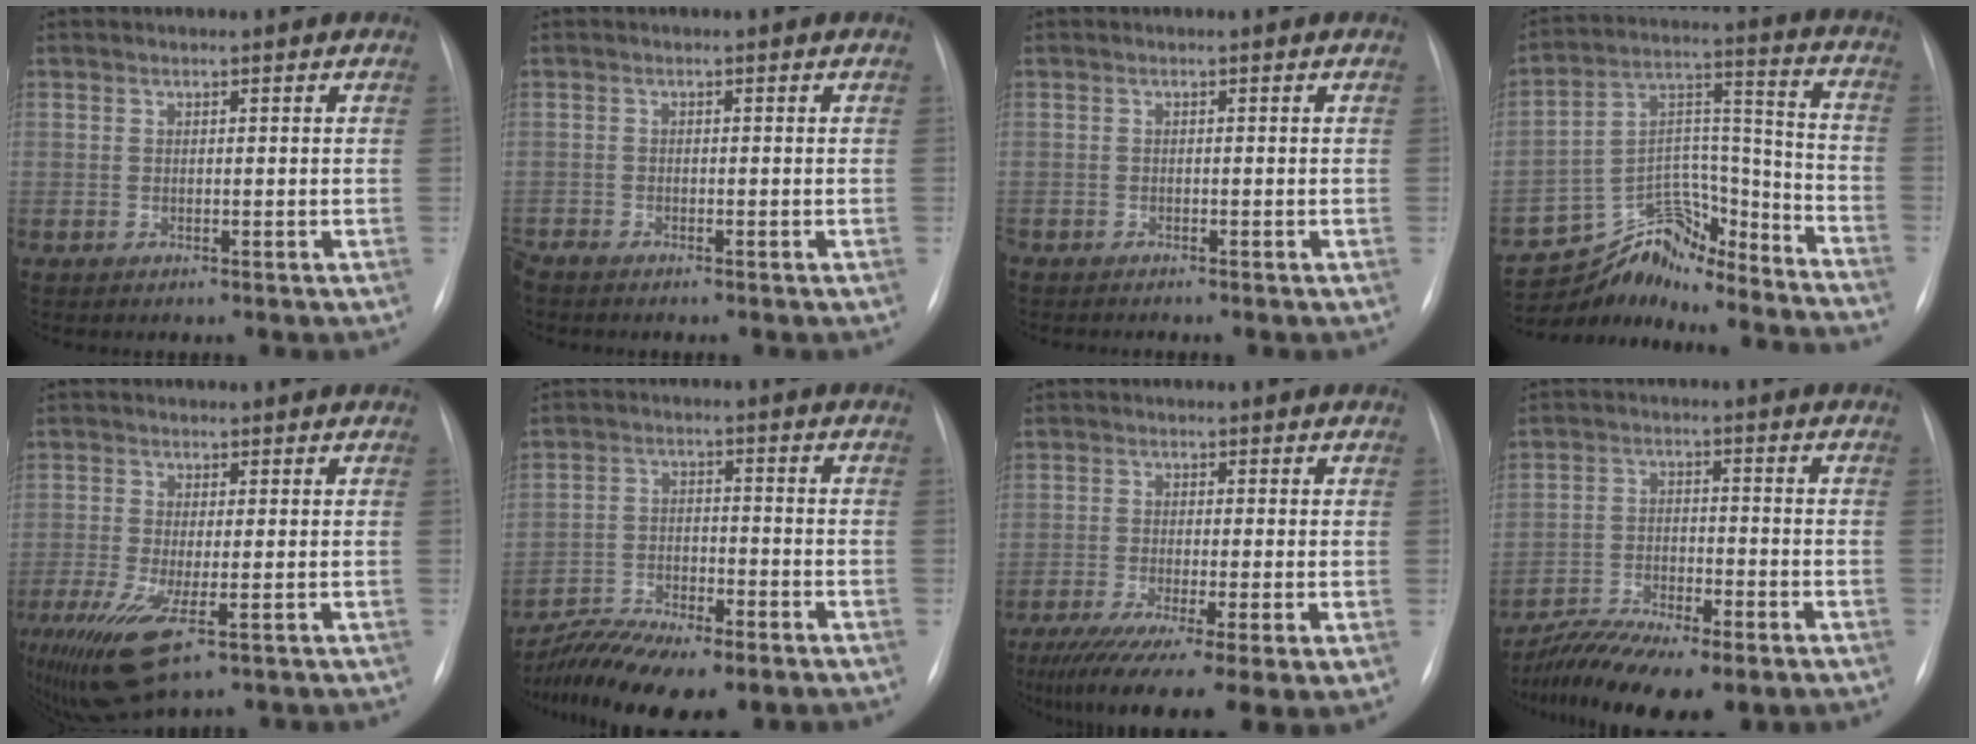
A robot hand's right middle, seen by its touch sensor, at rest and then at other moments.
{"total": 1.7, "force": [-1.6, 0.3, 0.5], "torque": [-0.013, -0.005, -0.030]}
{"total": 1.2, "force": [-1.2, 0.0, 0.4], "torque": [-0.008, -0.002, -0.020]}
{"total": 20.4, "force": [-19.5, 5.1, 3.0], "torque": [-0.049, 0.086, -0.290]}
{"total": 8.8, "force": [-3.9, 2.2, 7.5], "torque": [-0.141, -0.027, -0.063]}
{"total": 10.1, "force": [-8.1, 2.6, 5.4], "torque": [-0.100, -0.004, -0.137]}
{"total": 13.7, "force": [-8.1, 2.2, 10.8], "torque": [-0.156, -0.038, -0.131]}
{"total": 9.9, "force": [-7.6, 2.2, 5.9], "torque": [-0.108, -0.010, -0.129]}